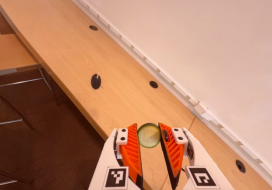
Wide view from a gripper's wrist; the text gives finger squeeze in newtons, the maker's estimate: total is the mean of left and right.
{"total": 9.7, "left": 9.6, "right": 9.8}